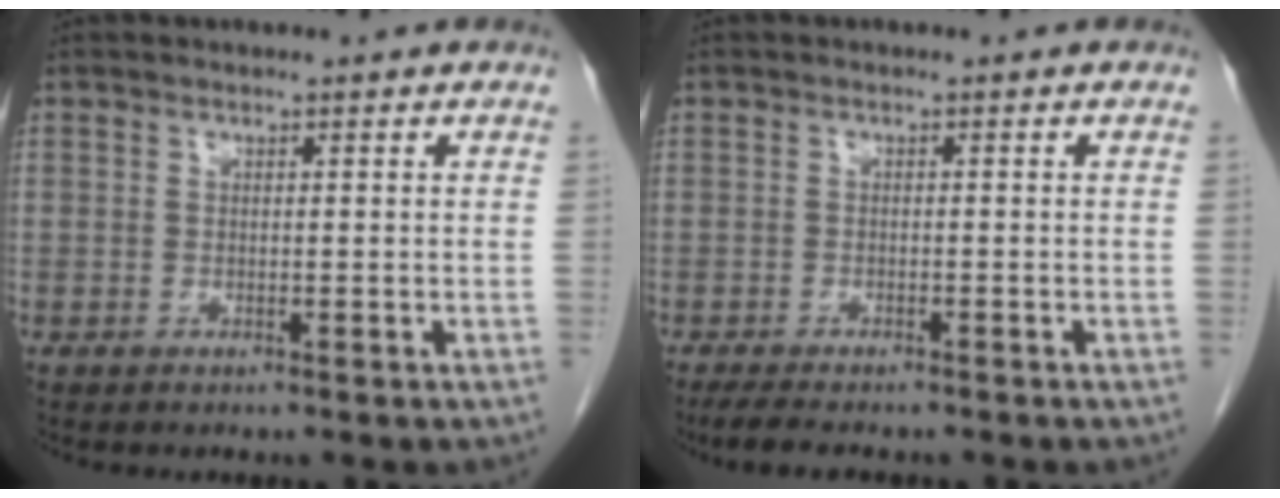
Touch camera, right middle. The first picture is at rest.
{"total": 5.6, "force": [-4.6, 1.3, 2.9], "torque": [-0.047, -0.012, -0.067]}